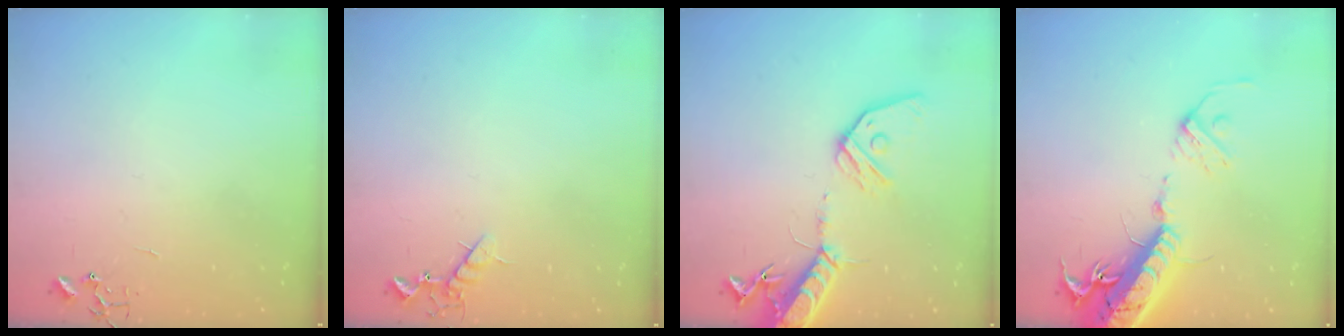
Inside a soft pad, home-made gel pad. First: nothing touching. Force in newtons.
{"total": 5.3, "press": 5.2, "slide": 1.0}
{"total": 16.0, "press": 15.7, "slide": 3.0}
{"total": 20.6, "press": 20.2, "slide": 4.3}